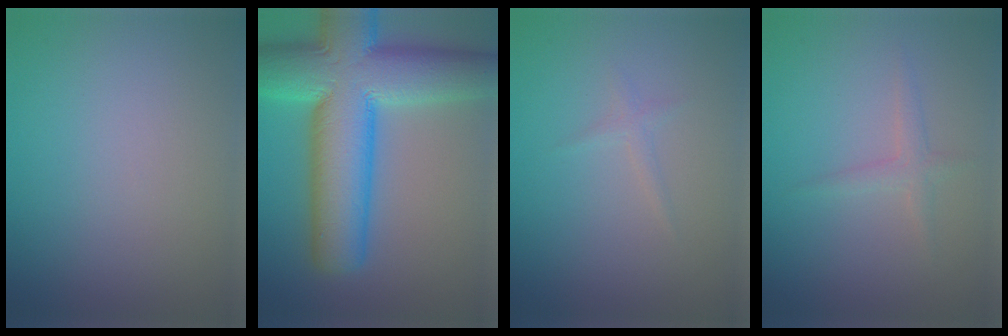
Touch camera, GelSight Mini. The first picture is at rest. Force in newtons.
{"total": 14.3, "press": 14.3, "slide": 0.4}
{"total": 0.8, "press": 0.8, "slide": 0.0}
{"total": 1.3, "press": 1.3, "slide": 0.0}